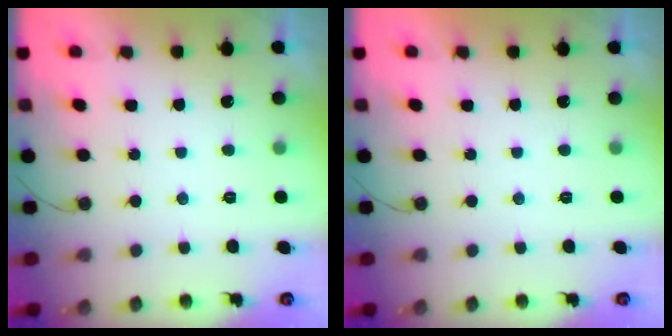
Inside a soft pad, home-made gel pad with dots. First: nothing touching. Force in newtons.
{"total": 1.6, "press": 1.6, "slide": 0.0}